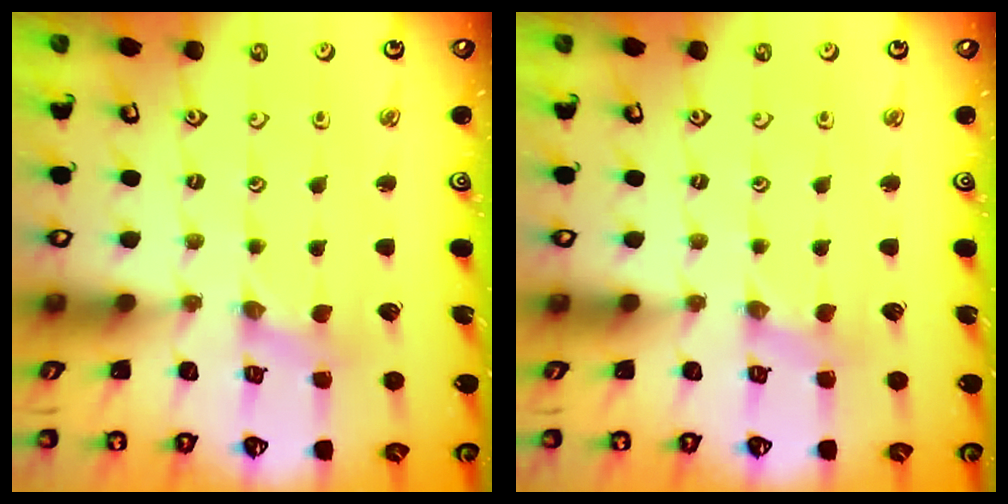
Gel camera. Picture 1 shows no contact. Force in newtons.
{"total": 1.4, "press": 1.3, "slide": 0.3}